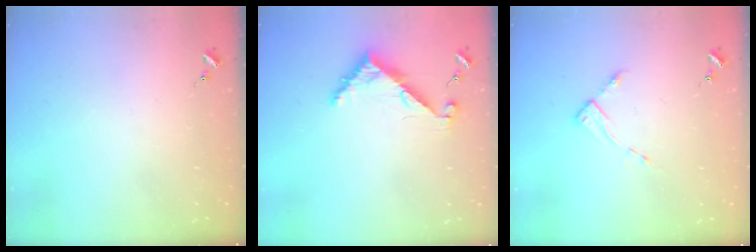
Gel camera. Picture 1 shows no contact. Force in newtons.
{"total": 6.3, "press": 6.3, "slide": 0.5}
{"total": 2.8, "press": 2.8, "slide": 0.4}